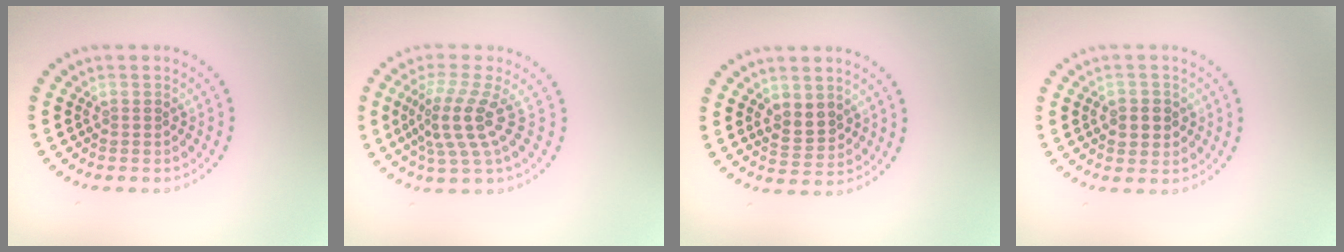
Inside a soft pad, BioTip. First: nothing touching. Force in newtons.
{"total": 3.9, "press": 2.8, "slide": 2.7}
{"total": 2.4, "press": 2.3, "slide": 0.7}
{"total": 2.3, "press": 2.2, "slide": 0.6}